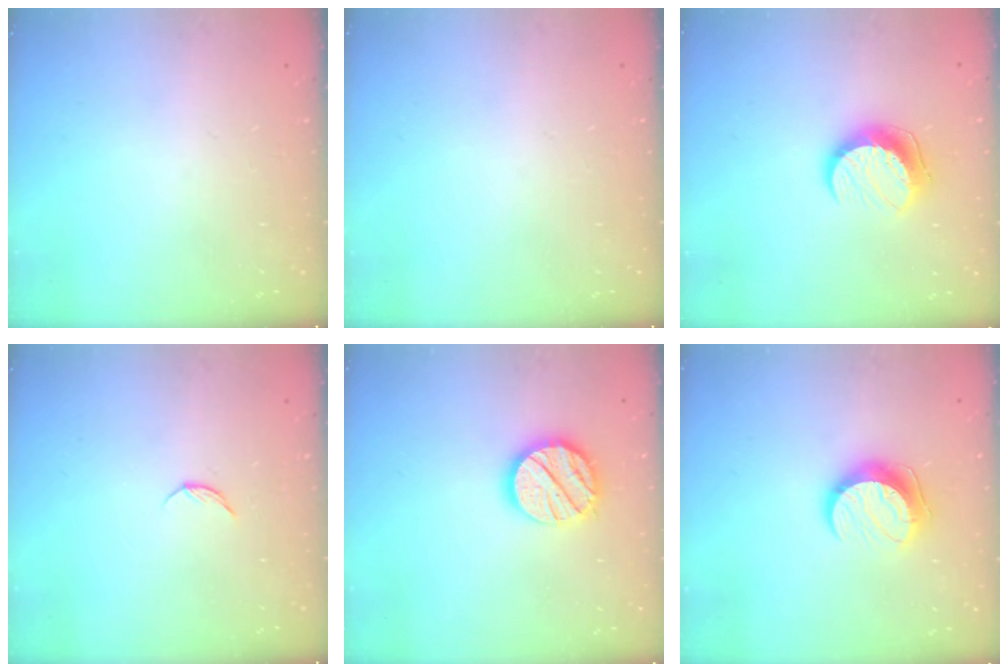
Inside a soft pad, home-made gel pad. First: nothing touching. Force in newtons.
{"total": 0.0}
{"total": 10.1, "press": 10.1, "slide": 0.2}
{"total": 3.7, "press": 3.6, "slide": 0.4}
{"total": 15.9, "press": 15.9, "slide": 1.5}
{"total": 9.8, "press": 9.8, "slide": 0.6}